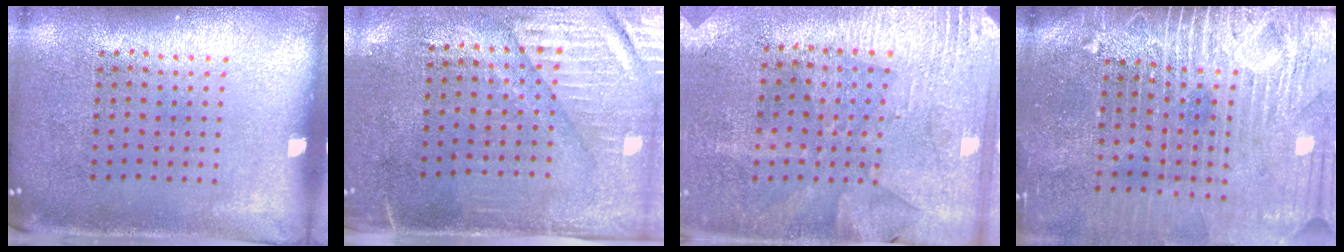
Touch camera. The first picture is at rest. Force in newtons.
{"total": 3.0, "press": 2.6, "slide": 1.5}
{"total": 2.8, "press": 2.5, "slide": 1.1}
{"total": 4.4, "press": 3.7, "slide": 2.3}